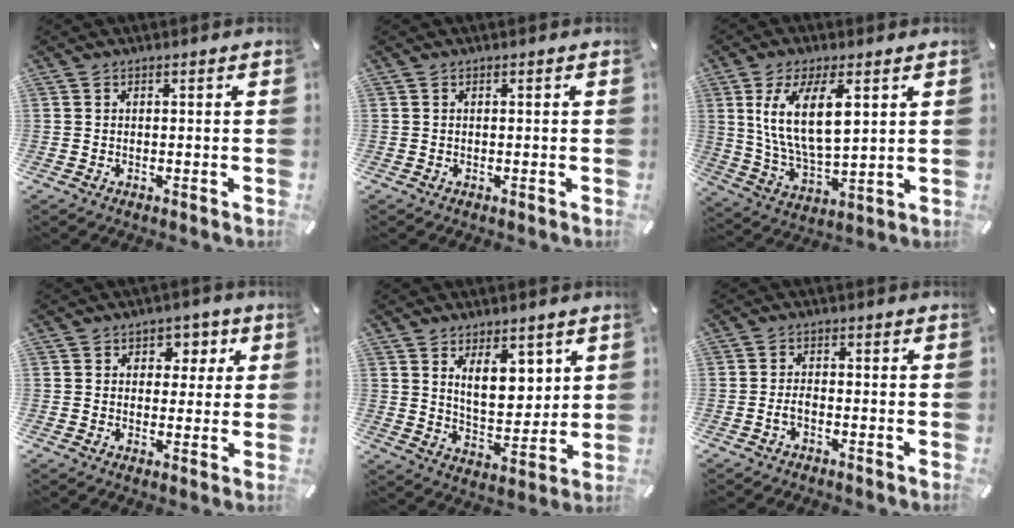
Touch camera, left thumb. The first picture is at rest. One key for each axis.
{"total": 0.0}
{"total": 13.7, "fx": 5.0, "fy": 5.9, "fz": 11.3, "tx": -0.234, "ty": -0.007, "tz": 0.084}
{"total": 4.9, "fx": 1.1, "fy": 4.5, "fz": 1.7, "tx": 0.001, "ty": -0.006, "tz": 0.007}
{"total": 10.6, "fx": 5.3, "fy": 6.0, "fz": 6.9, "tx": -0.098, "ty": -0.025, "tz": 0.091}
{"total": 2.1, "fx": -1.2, "fy": 0.7, "fz": 1.5, "tx": -0.025, "ty": 0.006, "tz": -0.021}